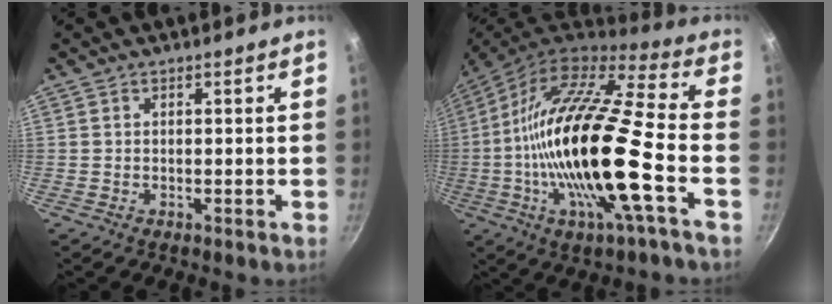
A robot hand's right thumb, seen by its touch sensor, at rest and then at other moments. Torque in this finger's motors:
{"motor_torque": [0.90, 1.13, 2.78, 0.01, 0.88]}